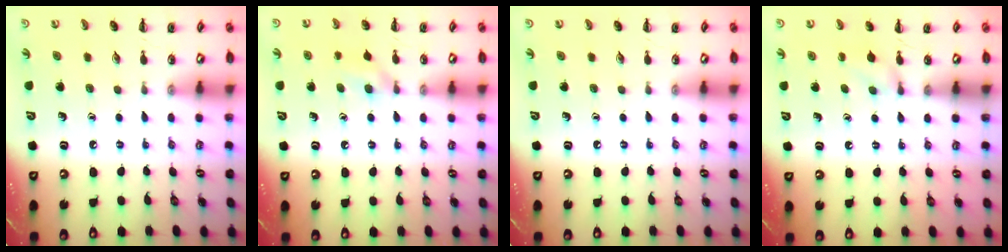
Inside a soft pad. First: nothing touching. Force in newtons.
{"total": 6.7, "press": 6.5, "slide": 1.9}
{"total": 0.0}
{"total": 3.6, "press": 3.3, "slide": 1.4}